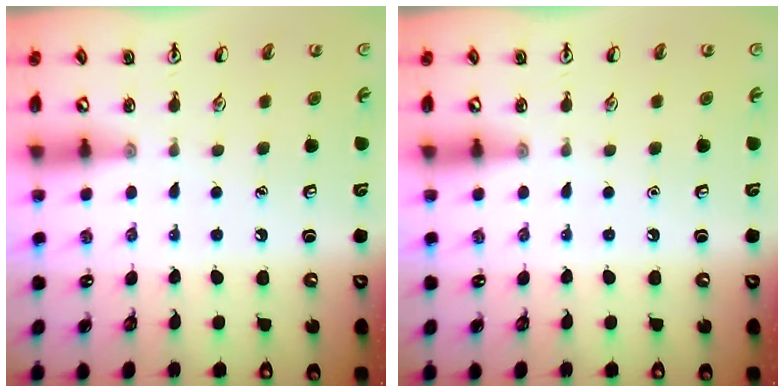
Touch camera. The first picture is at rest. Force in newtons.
{"total": 0.0}